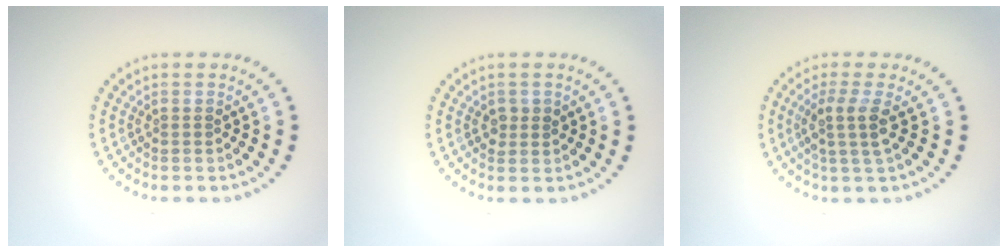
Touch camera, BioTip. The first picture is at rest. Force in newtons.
{"total": 1.4, "press": 1.3, "slide": 0.4}
{"total": 2.7, "press": 2.1, "slide": 1.6}